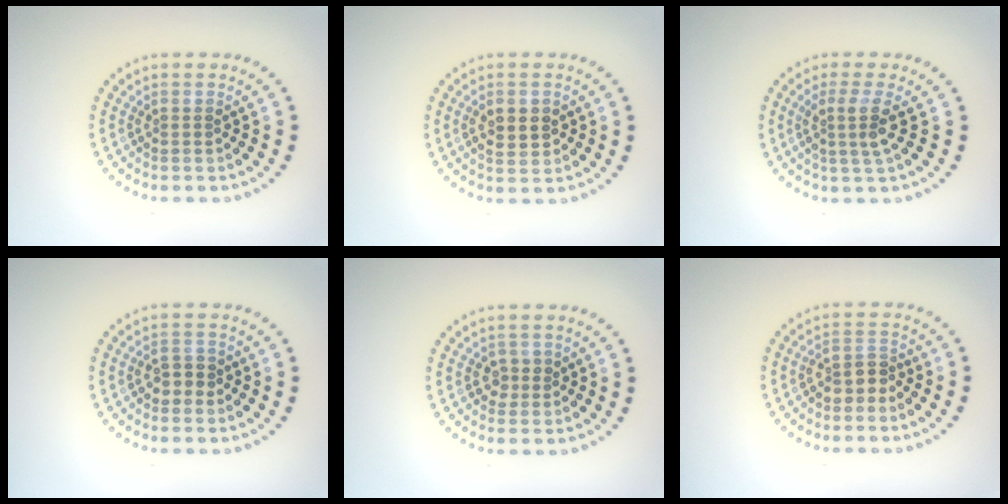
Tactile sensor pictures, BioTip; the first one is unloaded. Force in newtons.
{"total": 2.8, "press": 2.8, "slide": 0.2}
{"total": 2.5, "press": 1.9, "slide": 1.6}
{"total": 1.8, "press": 1.7, "slide": 0.6}
{"total": 1.3, "press": 1.2, "slide": 0.4}
{"total": 2.1, "press": 1.9, "slide": 0.9}